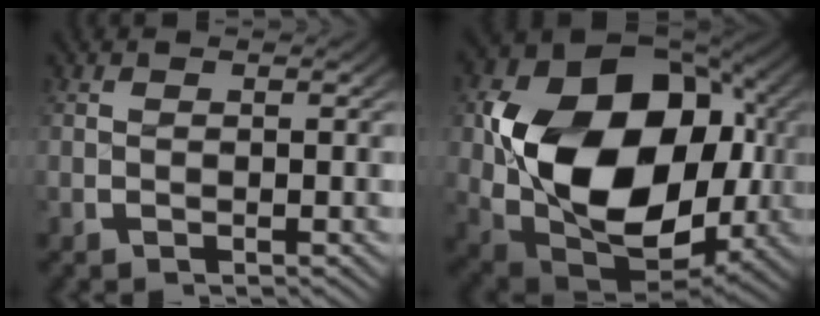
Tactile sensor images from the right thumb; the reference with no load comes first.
{"total": 21.4, "force": [-0.7, 14.7, 15.5], "torque": [-0.328, -0.078, 0.016]}